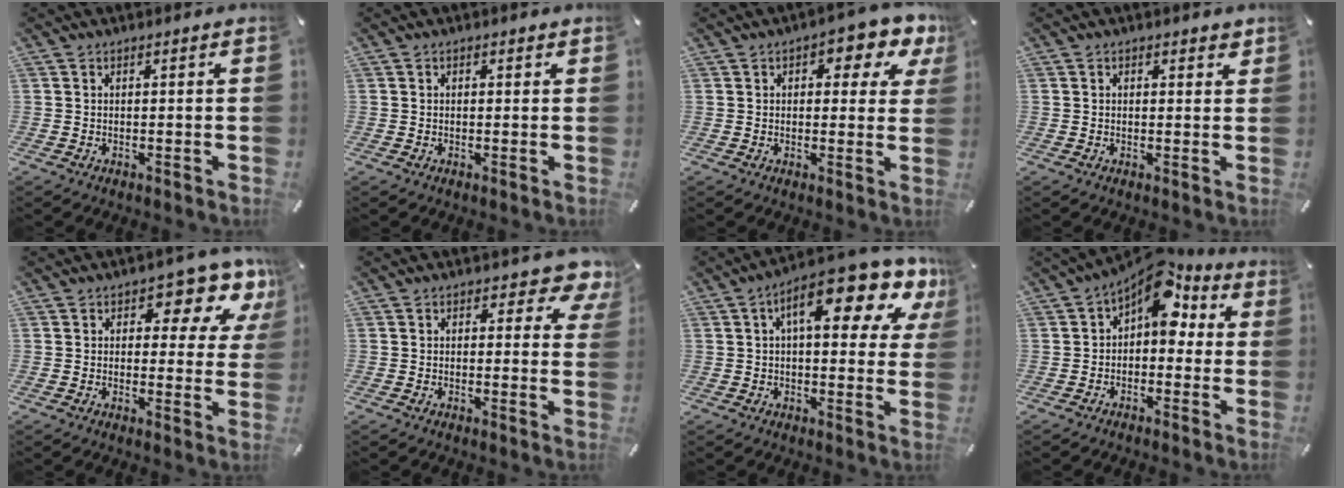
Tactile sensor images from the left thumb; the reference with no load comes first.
{"total": 0.7, "force": [0.1, 0.6, 0.3], "torque": [0.002, 0.001, 0.000]}
{"total": 6.9, "force": [2.9, 3.8, 4.9], "torque": [-0.056, -0.014, 0.040]}
{"total": 1.3, "force": [0.6, 0.9, 0.7], "torque": [0.002, -0.003, 0.007]}
{"total": 10.0, "force": [5.8, 5.2, 6.2], "torque": [-0.066, -0.038, 0.093]}
{"total": 5.3, "force": [3.2, 2.8, 3.2], "torque": [-0.025, -0.018, 0.046]}
{"total": 17.7, "force": [8.3, 6.4, 14.3], "torque": [-0.208, -0.041, 0.129]}
{"total": 11.2, "force": [5.1, 6.6, 7.4], "torque": [-0.113, -0.032, 0.092]}